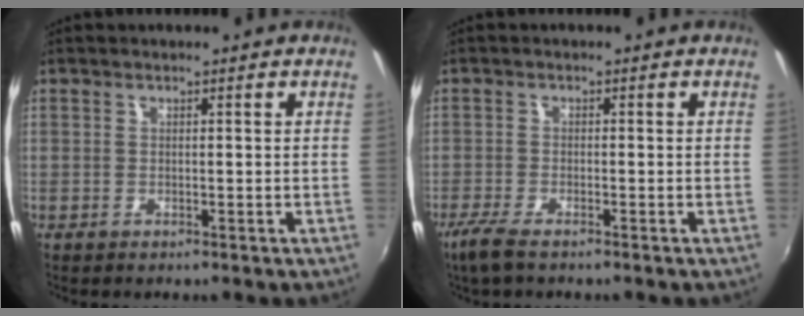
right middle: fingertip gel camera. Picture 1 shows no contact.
{"total": 4.1, "force": [-3.0, 0.8, 2.7], "torque": [-0.072, -0.012, -0.061]}